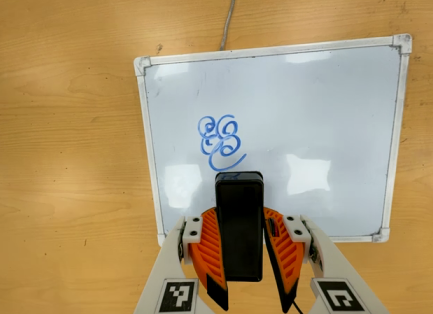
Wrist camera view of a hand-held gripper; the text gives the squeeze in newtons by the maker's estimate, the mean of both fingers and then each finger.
{"total": 10.1, "left": 8.0, "right": 12.1}